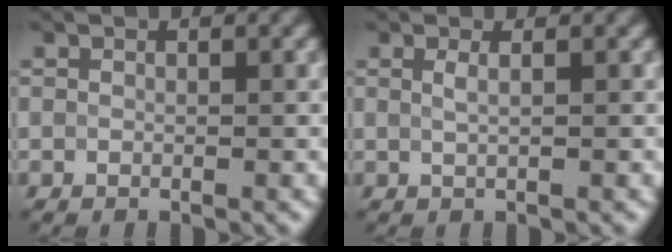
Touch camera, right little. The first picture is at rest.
{"total": 0.9, "force": [0.4, 0.1, 0.8], "torque": [-0.016, 0.004, 0.006]}